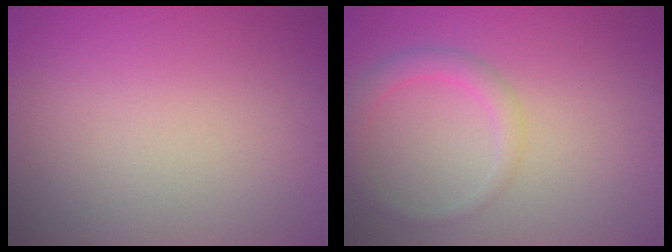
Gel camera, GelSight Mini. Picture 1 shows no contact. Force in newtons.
{"total": 2.3, "press": 2.3, "slide": 0.1}